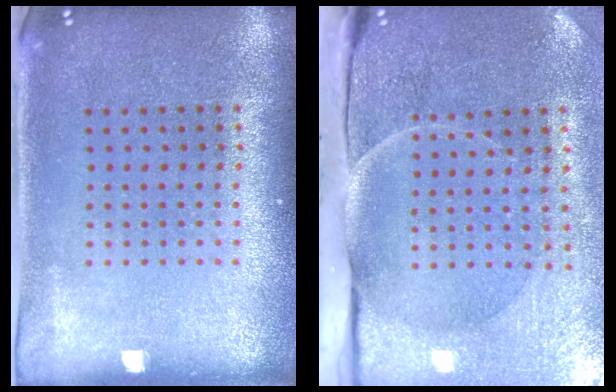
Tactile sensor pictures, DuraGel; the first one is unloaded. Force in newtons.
{"total": 4.9, "press": 4.0, "slide": 2.9}